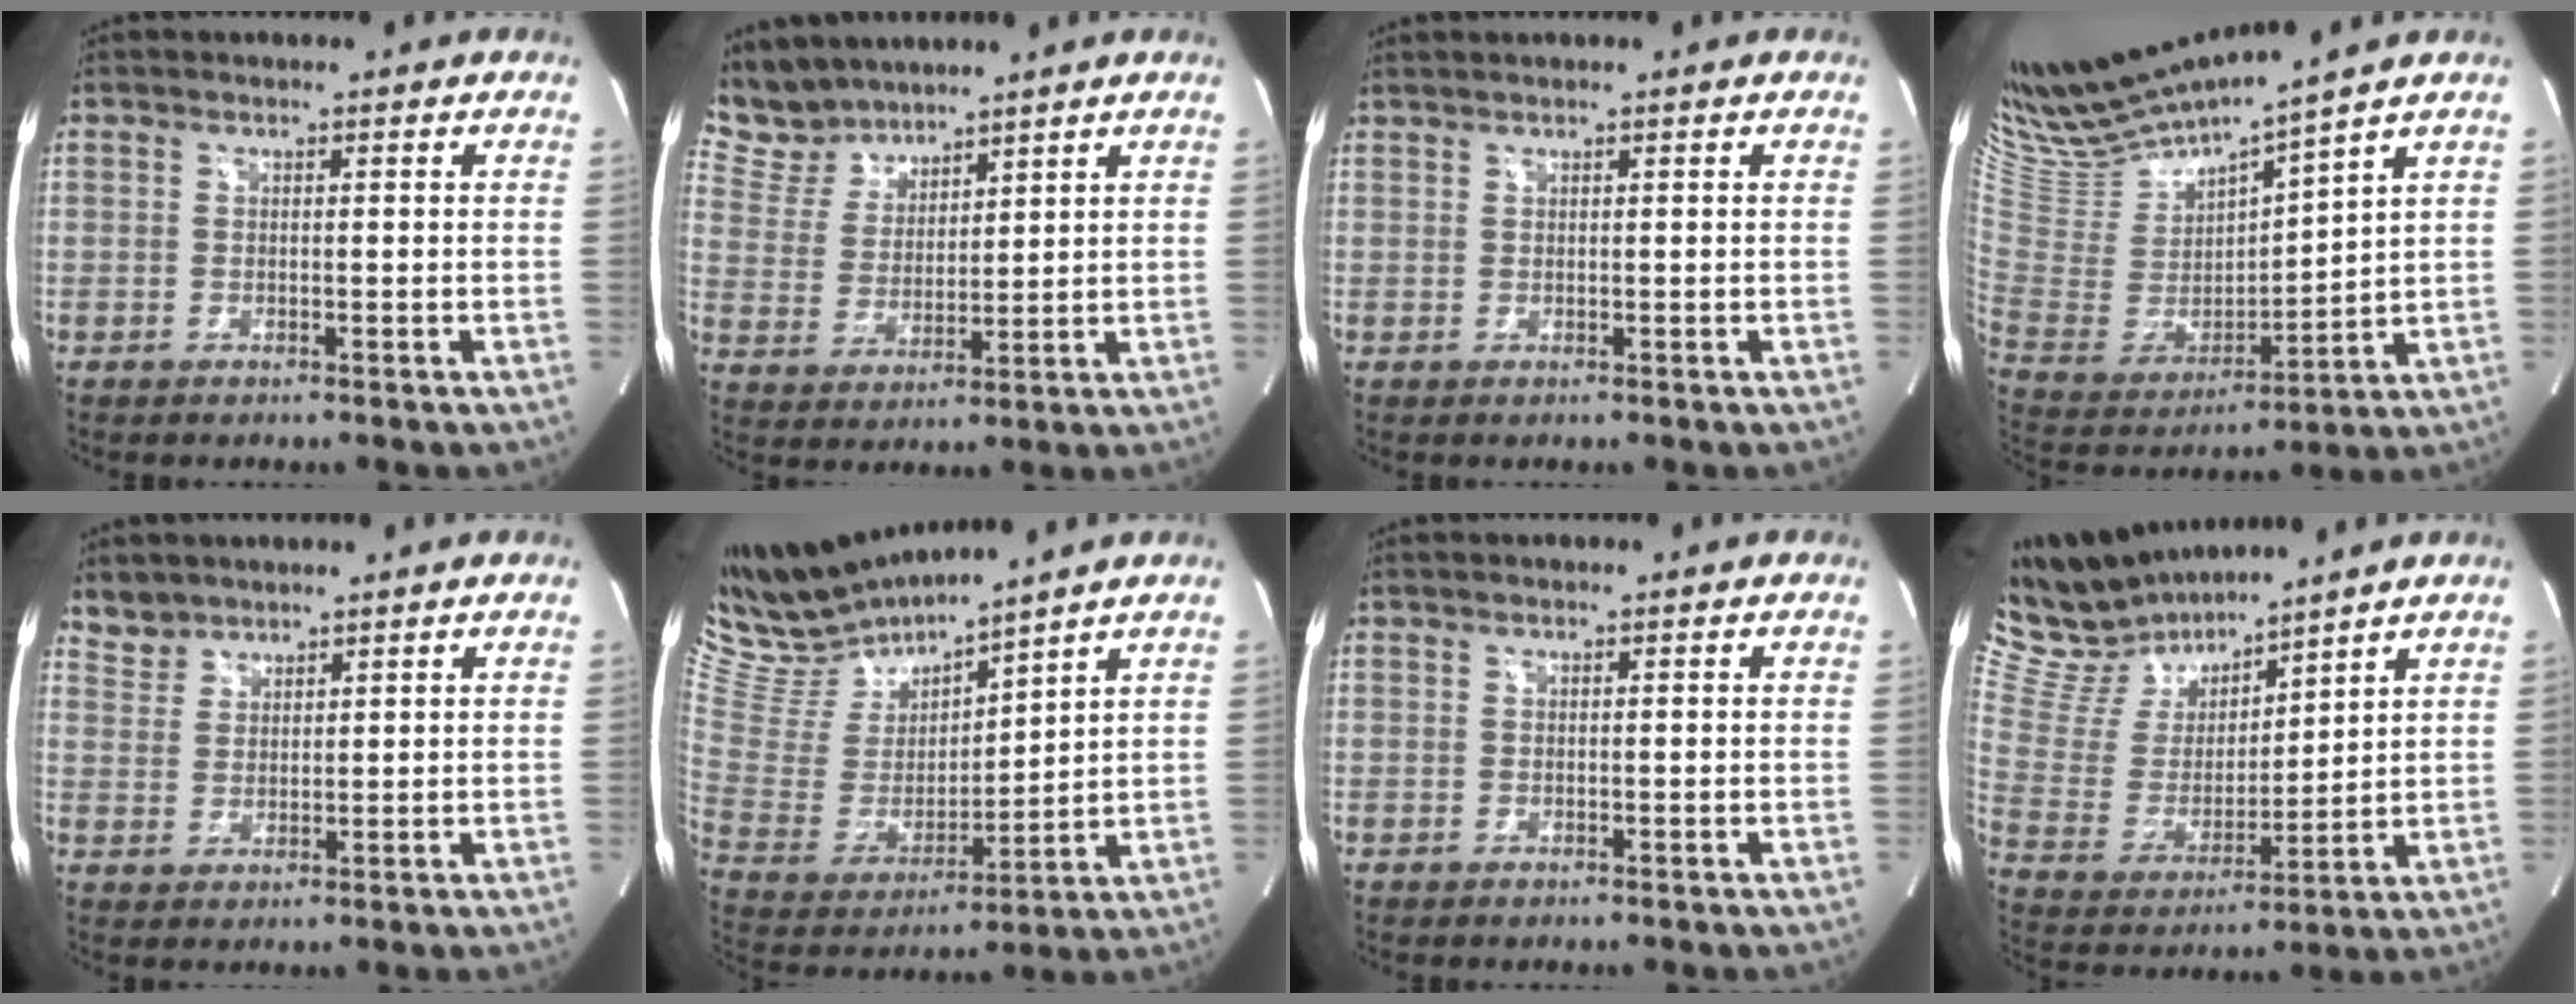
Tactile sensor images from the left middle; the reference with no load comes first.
{"total": 7.7, "force": [7.3, 2.4, 0.6], "torque": [-0.027, 0.016, 0.161]}
{"total": 1.4, "force": [1.3, -0.1, 0.5], "torque": [-0.012, 0.013, 0.030]}
{"total": 15.8, "force": [14.6, -0.2, 6.0], "torque": [-0.127, -0.023, 0.296]}
{"total": 3.4, "force": [3.1, 1.4, -0.4], "torque": [0.010, 0.010, 0.062]}
{"total": 13.3, "force": [12.7, 1.4, 3.4], "torque": [-0.084, -0.005, 0.265]}
{"total": 0.5, "force": [0.5, 0.0, 0.3], "torque": [-0.007, 0.008, 0.011]}
{"total": 13.5, "force": [12.7, 3.1, 3.1], "torque": [-0.082, 0.010, 0.261]}